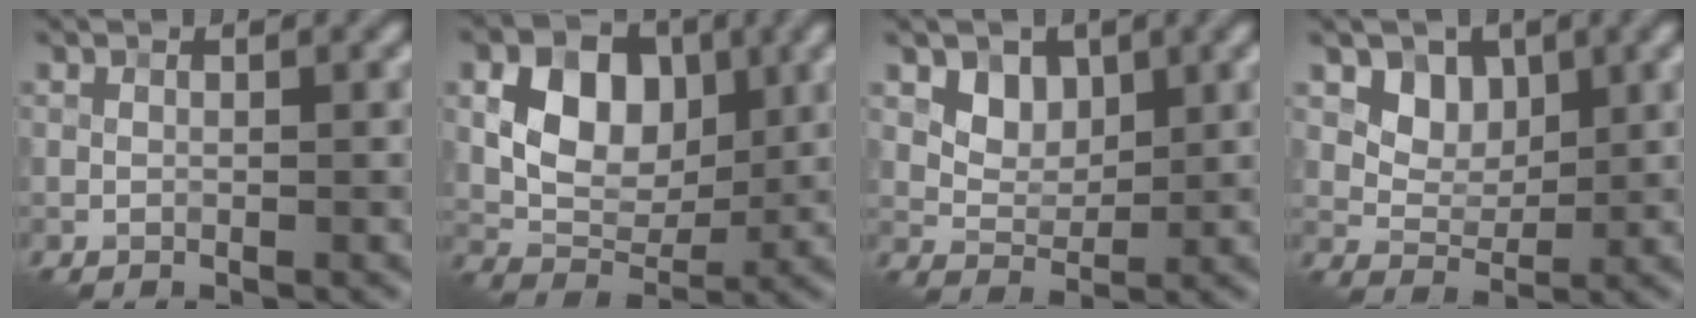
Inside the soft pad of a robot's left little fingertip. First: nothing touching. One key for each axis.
{"total": 6.9, "fx": 1.5, "fy": 4.9, "fz": 4.6, "tx": -0.074, "ty": 0.000, "tz": 0.024}
{"total": 2.9, "fx": 1.4, "fy": 2.1, "fz": 1.3, "tx": -0.025, "ty": -0.015, "tz": 0.031}
{"total": 3.4, "fx": 1.7, "fy": 2.6, "fz": 1.5, "tx": -0.031, "ty": -0.019, "tz": 0.040}